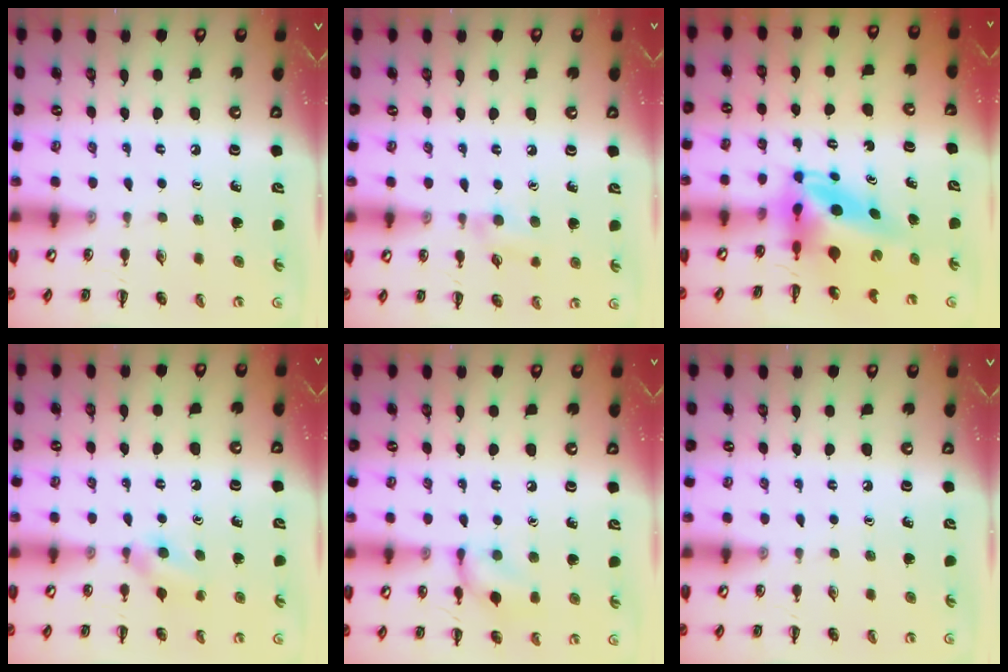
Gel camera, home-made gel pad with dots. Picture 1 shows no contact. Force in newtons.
{"total": 6.7, "press": 6.4, "slide": 2.0}
{"total": 6.1, "press": 5.8, "slide": 2.0}
{"total": 4.2, "press": 4.0, "slide": 1.2}
{"total": 9.0, "press": 9.0, "slide": 0.6}
{"total": 0.0}